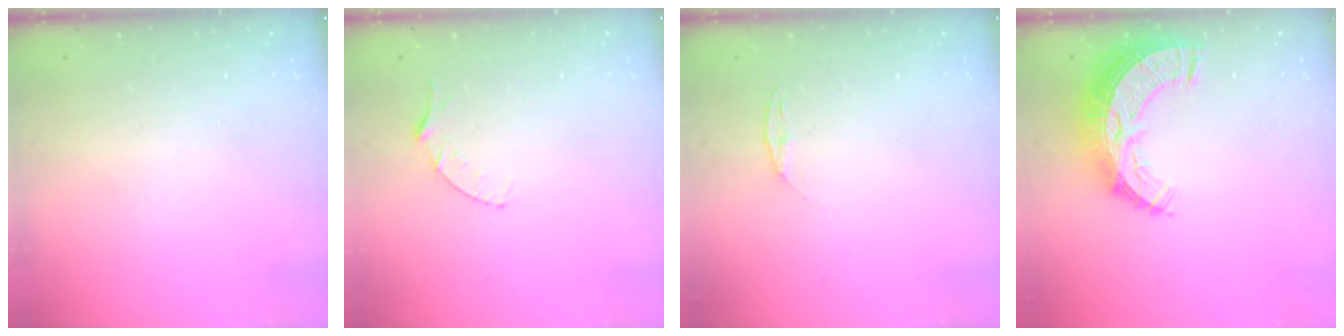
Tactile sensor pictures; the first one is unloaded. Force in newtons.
{"total": 4.1, "press": 4.0, "slide": 0.4}
{"total": 4.1, "press": 4.1, "slide": 0.5}
{"total": 12.4, "press": 12.4, "slide": 1.0}